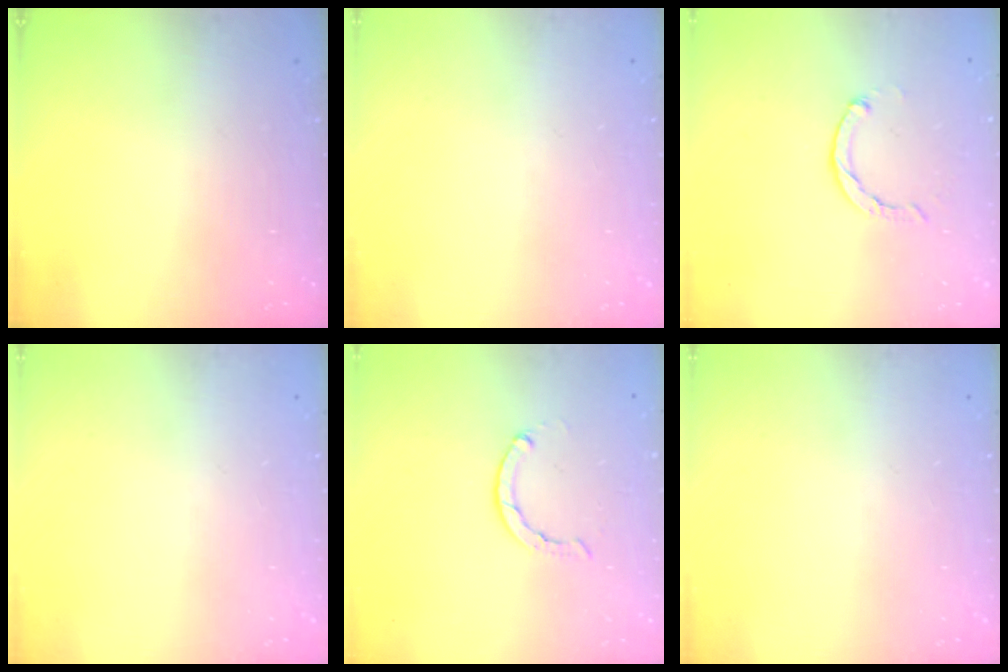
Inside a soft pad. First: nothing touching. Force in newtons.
{"total": 0.0}
{"total": 2.0, "press": 2.0, "slide": 0.4}
{"total": 0.0}
{"total": 1.5, "press": 1.5, "slide": 0.2}
{"total": 0.0}